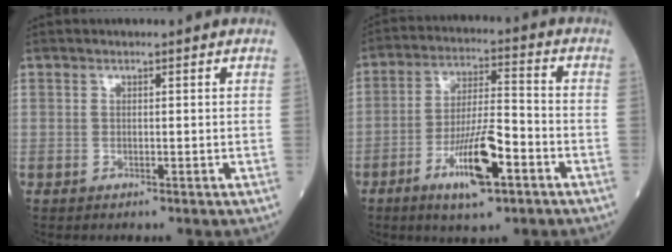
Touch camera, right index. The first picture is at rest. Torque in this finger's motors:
{"motor_torque": [0.97, -0.39, 0.44, 0.19]}